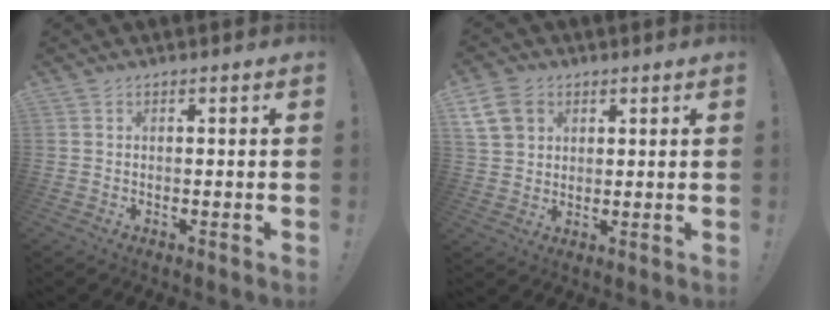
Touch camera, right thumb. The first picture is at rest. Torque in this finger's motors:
{"motor_torque": [0.01, 0.01, 0.05, 0.02, 0.00]}